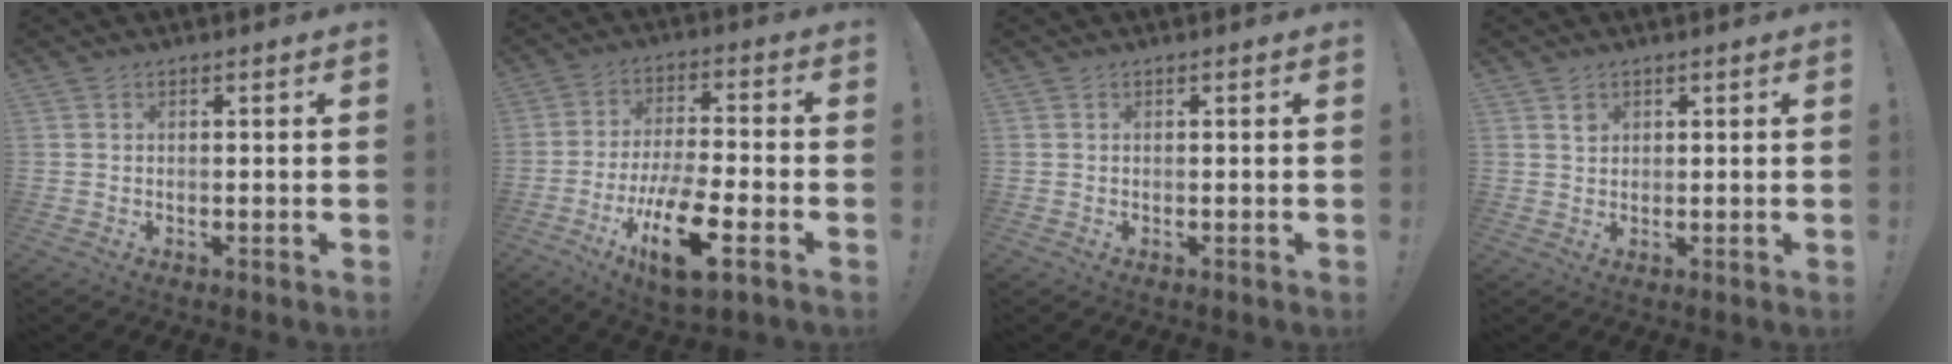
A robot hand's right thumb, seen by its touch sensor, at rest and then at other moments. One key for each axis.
{"total": 16.6, "fx": -7.5, "fy": 5.7, "fz": 13.6, "tx": -0.234, "ty": 0.034, "tz": -0.117}
{"total": 0.0}
{"total": 1.7, "fx": 1.0, "fy": 1.3, "fz": 0.5, "tx": 0.001, "ty": -0.003, "tz": 0.017}